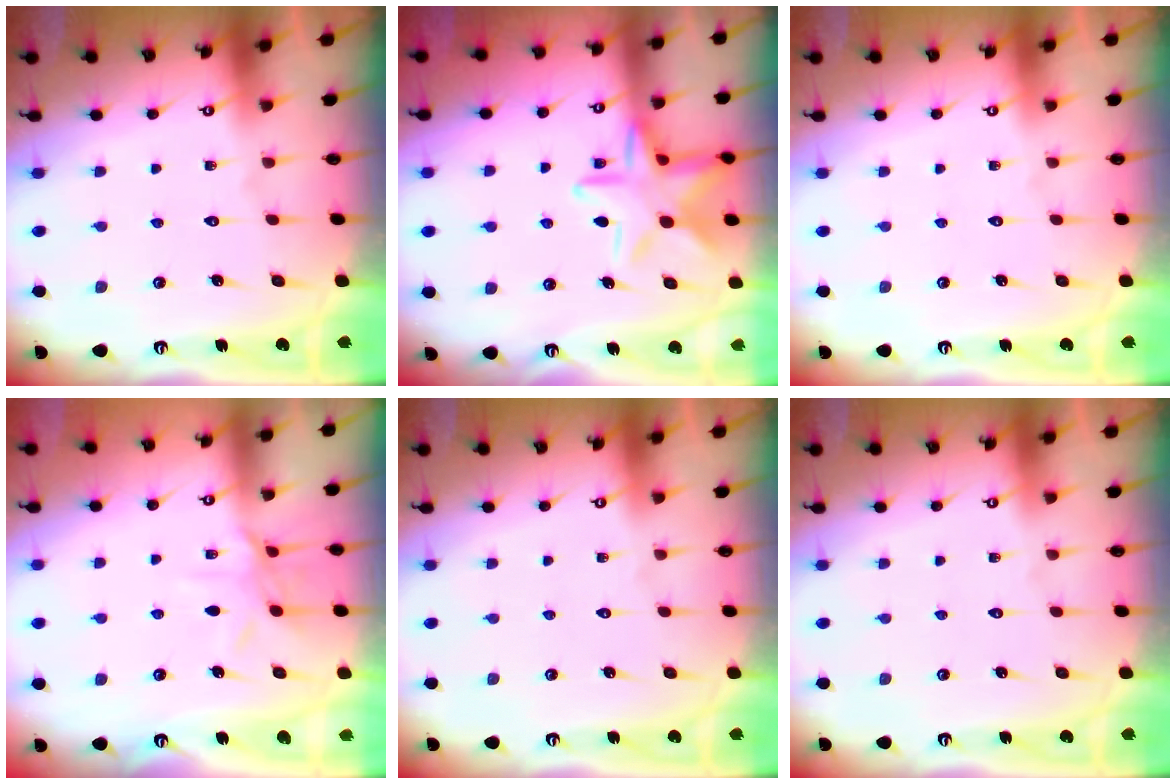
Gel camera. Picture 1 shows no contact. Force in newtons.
{"total": 14.0, "press": 13.9, "slide": 1.0}
{"total": 0.0}
{"total": 7.9, "press": 7.9, "slide": 0.6}
{"total": 0.0}
{"total": 0.0}